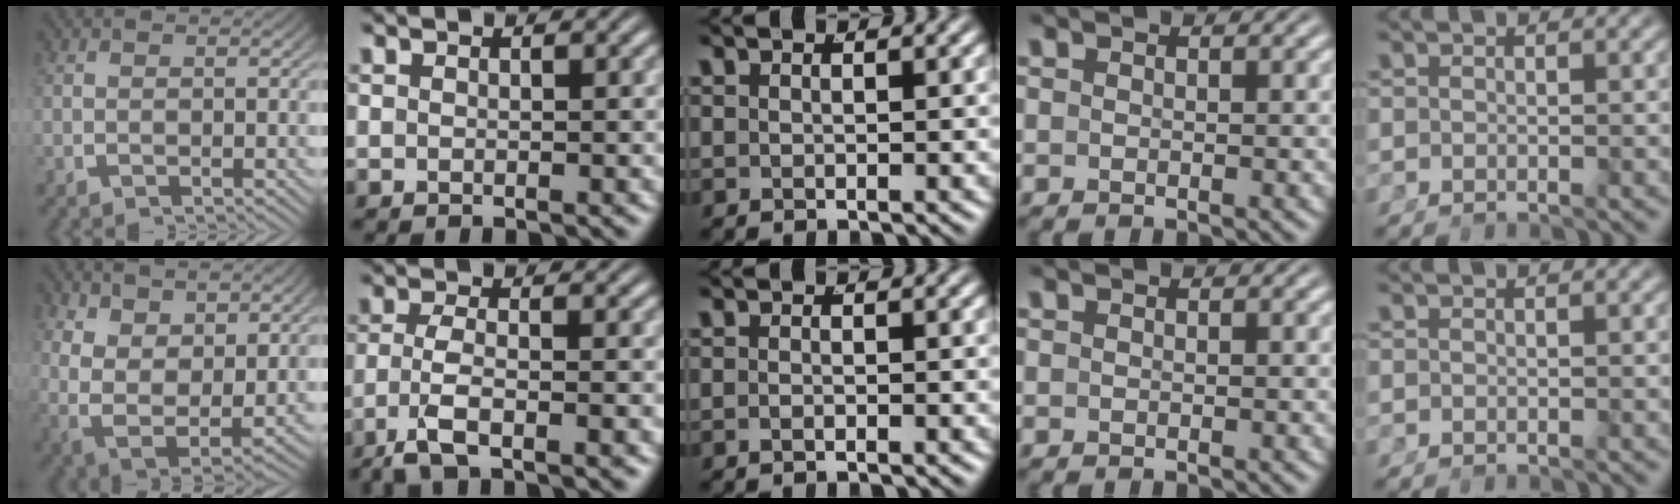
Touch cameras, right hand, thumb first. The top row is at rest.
{"thumb": {"total": 10.3, "force": [-0.2, 7.6, 7.0], "torque": [-0.180, -0.063, 0.023]}, "index": {"total": 4.2, "force": [-2.5, 0.9, 3.2], "torque": [-0.070, -0.013, -0.035]}, "middle": {"total": 0.7, "force": [-0.6, -0.1, 0.4], "torque": [-0.010, -0.005, -0.010]}}